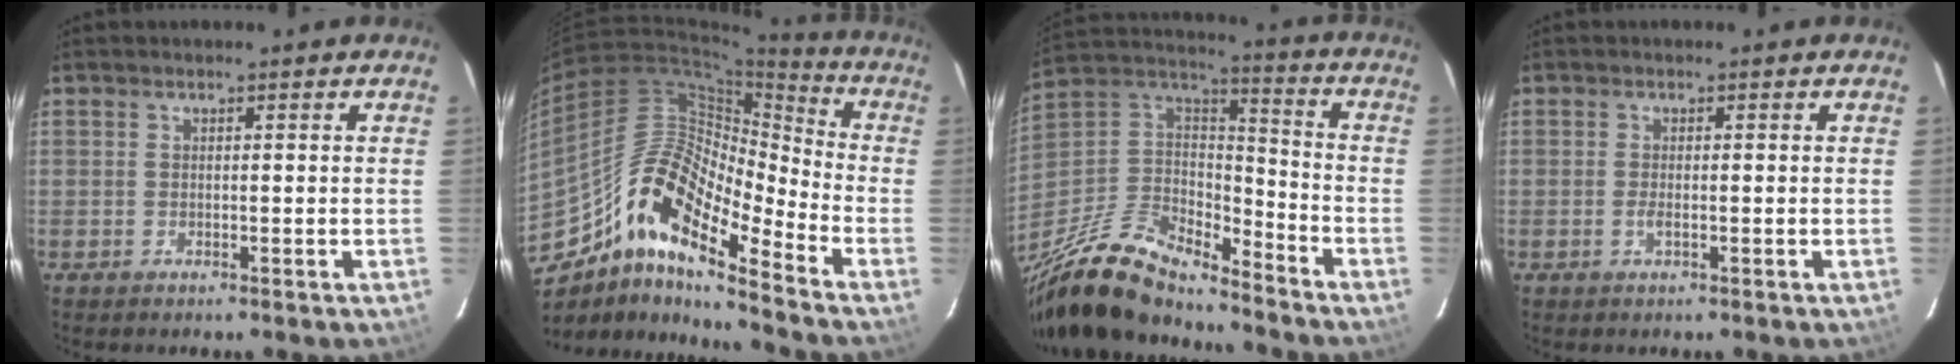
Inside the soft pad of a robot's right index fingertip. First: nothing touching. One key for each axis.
{"total": 16.4, "fx": -11.1, "fy": 4.1, "fz": 11.3, "tx": -0.186, "ty": 0.009, "tz": -0.221}
{"total": 21.9, "fx": -17.7, "fy": 6.8, "fz": 11.0, "tx": -0.241, "ty": -0.018, "tz": -0.324}
{"total": 0.9, "fx": -0.3, "fy": 0.1, "fz": 0.8, "tx": -0.018, "ty": -0.001, "tz": -0.007}